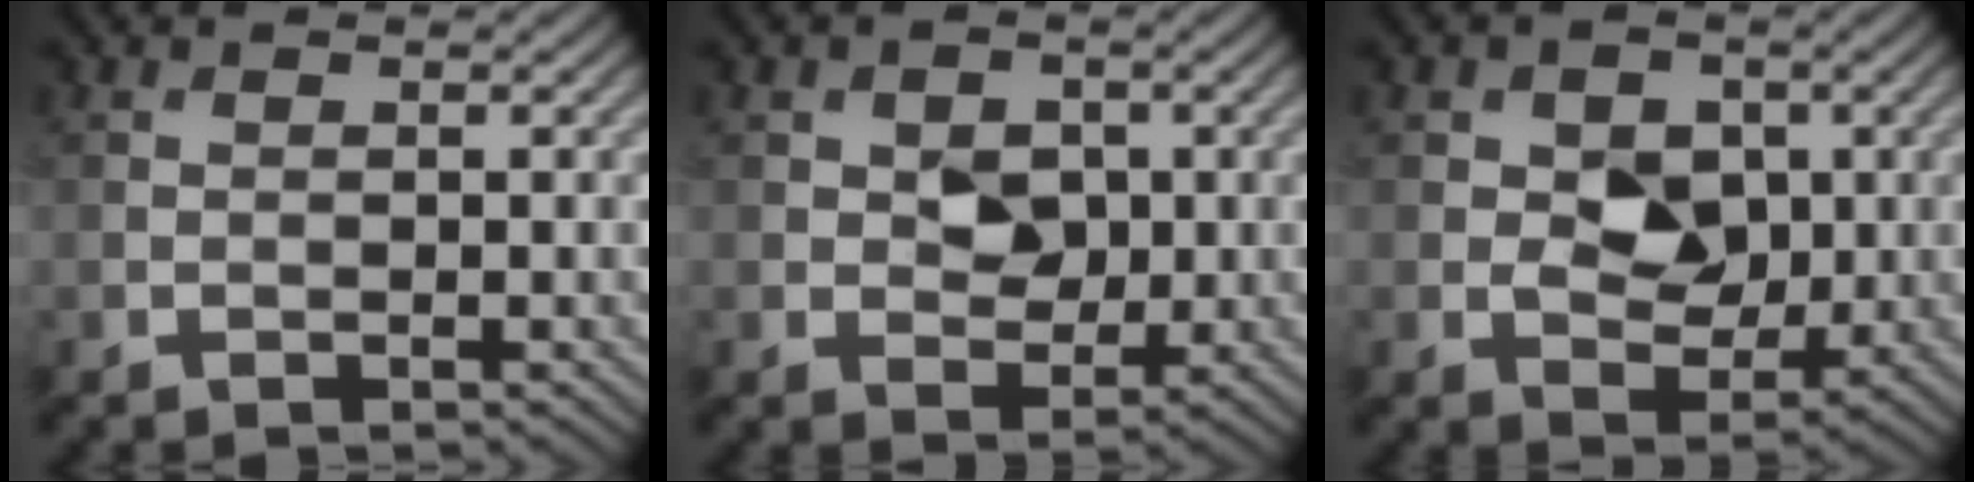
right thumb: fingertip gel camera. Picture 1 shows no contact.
{"total": 3.7, "force": [0.4, 2.9, 2.3], "torque": [-0.040, -0.003, -0.004]}
{"total": 4.9, "force": [0.4, 3.7, 3.1], "torque": [-0.056, -0.008, 0.004]}